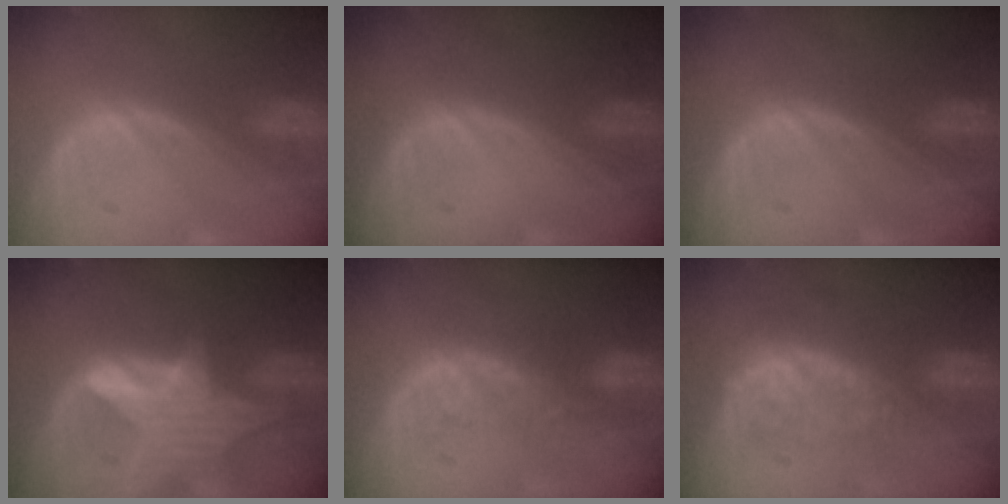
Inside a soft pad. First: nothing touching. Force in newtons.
{"total": 0.0}
{"total": 0.0}
{"total": 6.6, "press": 6.4, "slide": 1.2}
{"total": 4.3, "press": 4.0, "slide": 1.6}
{"total": 8.7, "press": 7.3, "slide": 4.6}